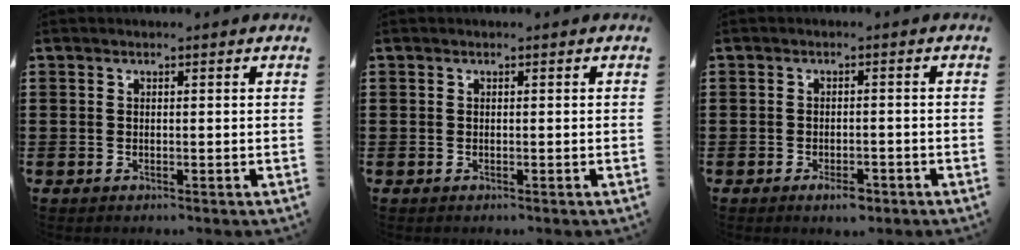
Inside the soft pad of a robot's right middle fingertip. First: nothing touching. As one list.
[{"total": 0.0}, {"total": 2.5, "force": [-1.7, 1.1, 1.5], "torque": [-0.027, 0.001, -0.032]}]